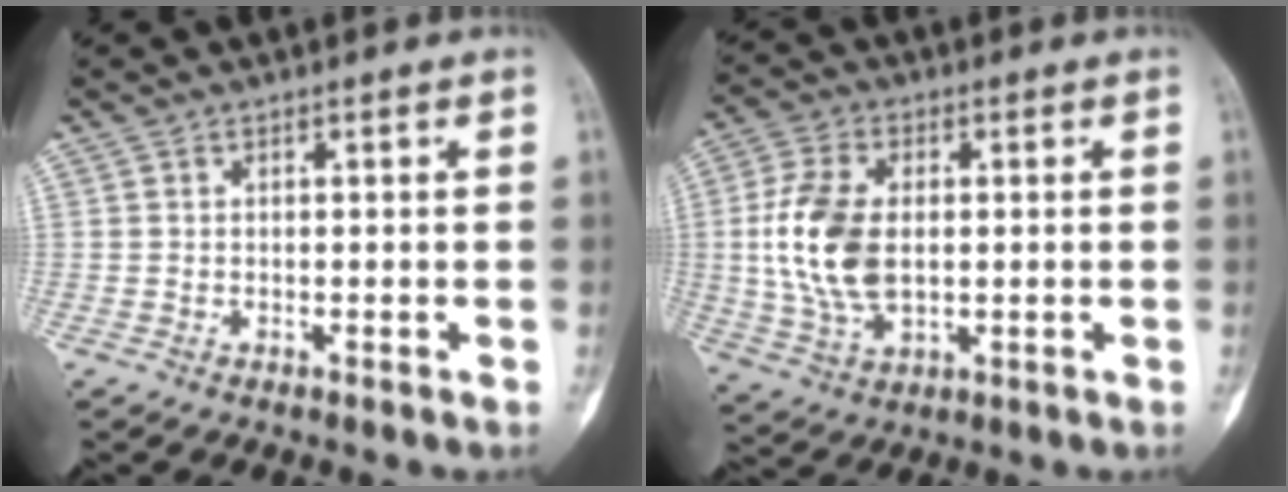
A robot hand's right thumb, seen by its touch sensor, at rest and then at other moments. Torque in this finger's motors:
{"motor_torque": [0.99, 0.96, 0.67, -0.51, 0.37]}